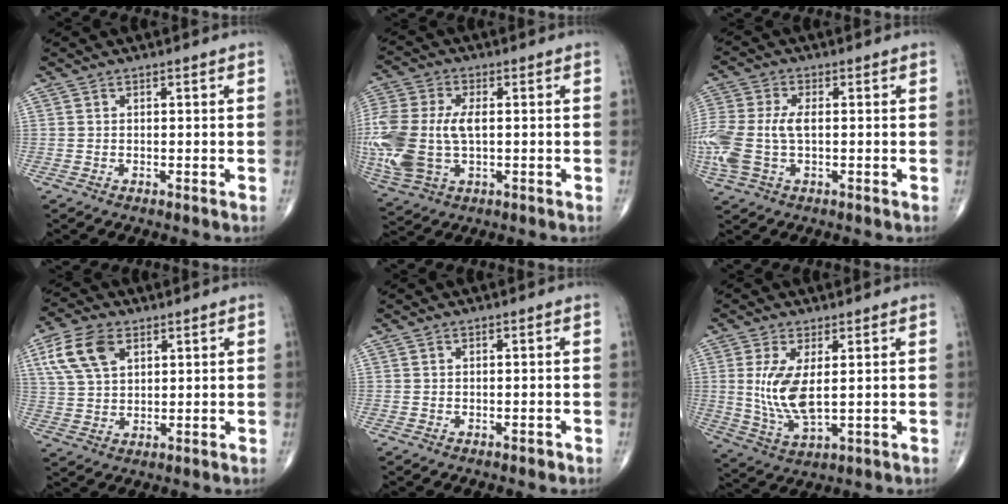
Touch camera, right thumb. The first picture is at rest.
{"total": 19.0, "force": [-0.8, 11.2, 15.3], "torque": [-0.401, -0.005, -0.005]}
{"total": 13.1, "force": [-0.9, 7.6, 10.7], "torque": [-0.290, 0.006, -0.012]}
{"total": 10.1, "force": [4.3, 6.0, 6.9], "torque": [-0.132, -0.001, 0.084]}
{"total": 0.7, "force": [-0.3, 0.4, 0.5], "torque": [-0.007, 0.004, -0.003]}
{"total": 9.6, "force": [1.3, 4.0, 8.7], "torque": [-0.183, -0.019, 0.036]}